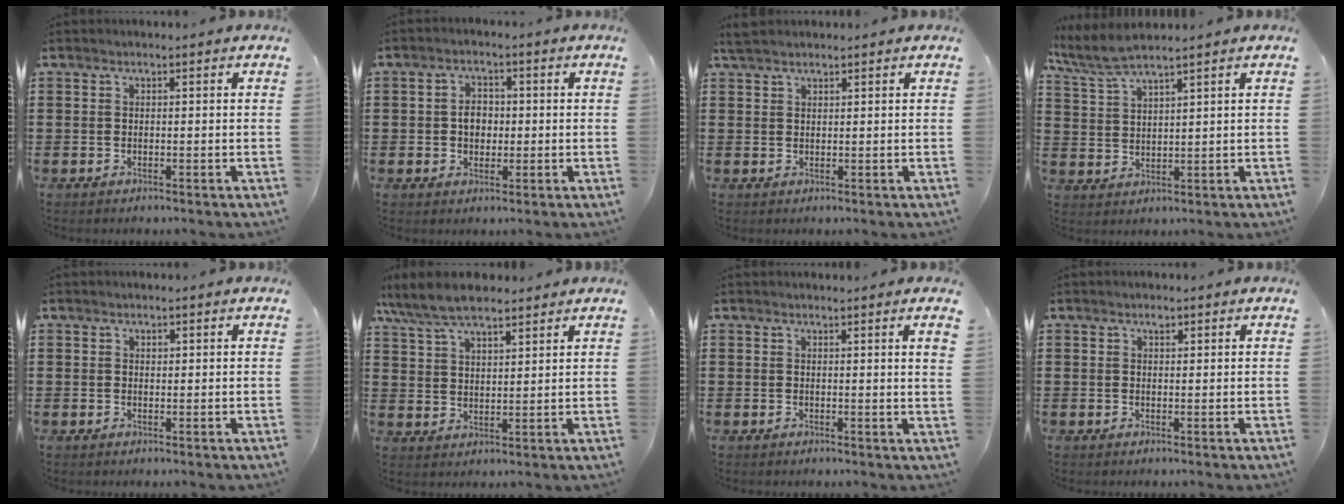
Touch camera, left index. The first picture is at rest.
{"total": 3.2, "force": [-0.1, 2.4, 2.1], "torque": [-0.039, 0.004, -0.007]}
{"total": 1.7, "force": [1.5, 0.4, 0.6], "torque": [-0.014, 0.003, 0.029]}
{"total": 4.8, "force": [4.2, 0.2, 2.5], "torque": [-0.061, -0.012, 0.074]}
{"total": 0.7, "force": [0.3, 0.5, 0.2], "torque": [-0.006, 0.003, 0.007]}
{"total": 7.5, "force": [6.4, 2.4, 3.2], "torque": [-0.084, -0.007, 0.119]}
{"total": 1.7, "force": [1.1, -0.3, 1.3], "torque": [-0.026, -0.004, 0.019]}
{"total": 0.9, "force": [0.6, 0.5, 0.5], "torque": [-0.004, -0.001, 0.009]}